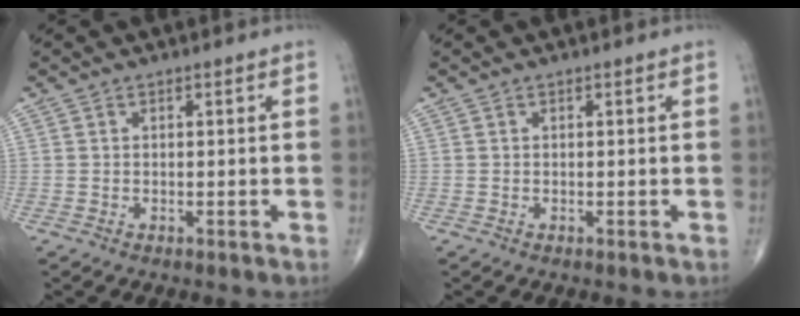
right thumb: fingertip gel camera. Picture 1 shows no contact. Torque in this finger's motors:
{"motor_torque": [0.00, 0.00, -0.05, 0.05, 0.00]}